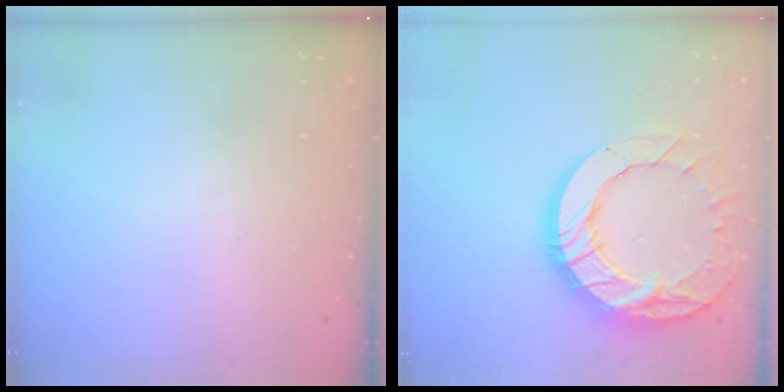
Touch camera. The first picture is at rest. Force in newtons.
{"total": 20.9, "press": 20.8, "slide": 1.9}